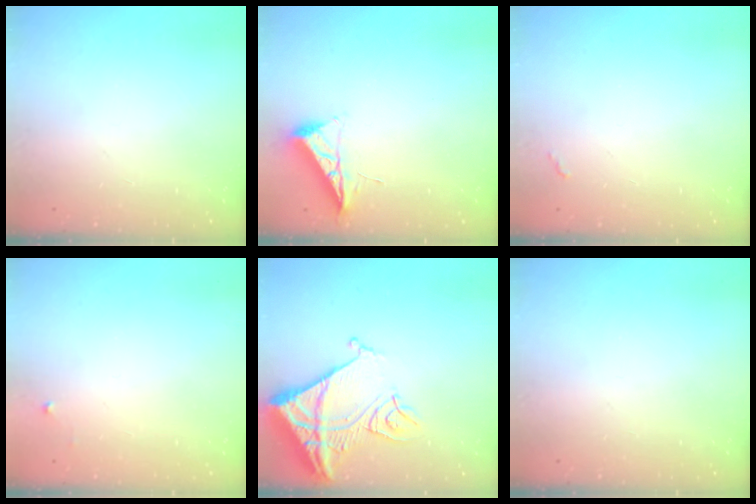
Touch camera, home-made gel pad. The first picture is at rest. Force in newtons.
{"total": 7.0, "press": 6.9, "slide": 0.8}
{"total": 2.8, "press": 2.8, "slide": 0.4}
{"total": 2.5, "press": 2.5, "slide": 0.4}
{"total": 14.7, "press": 14.6, "slide": 1.6}
{"total": 0.0}